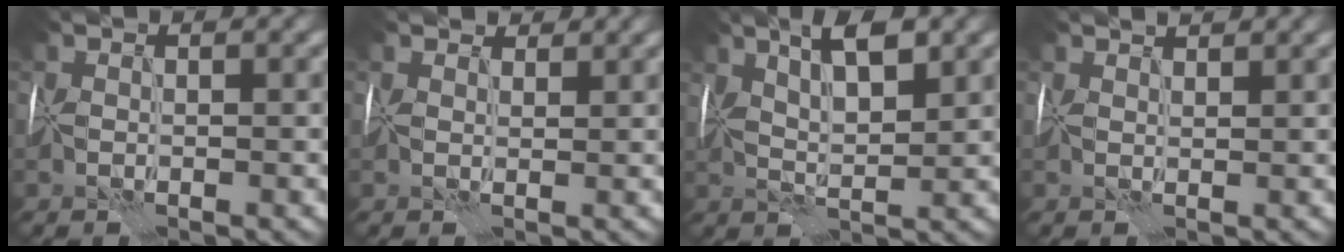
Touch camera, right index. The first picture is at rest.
{"total": 2.9, "force": [2.5, 1.1, 1.0], "torque": [-0.022, 0.001, 0.027]}
{"total": 5.2, "force": [2.3, 1.4, 4.5], "torque": [-0.072, 0.010, 0.029]}
{"total": 1.5, "force": [1.4, 0.0, 0.5], "torque": [-0.012, 0.003, 0.020]}